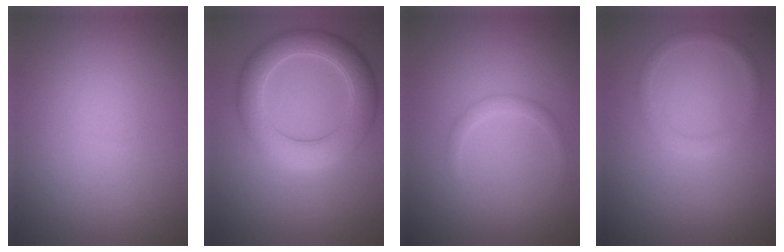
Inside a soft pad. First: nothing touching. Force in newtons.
{"total": 5.8, "press": 5.8, "slide": 0.2}
{"total": 1.0, "press": 1.0, "slide": 0.1}
{"total": 1.3, "press": 1.3, "slide": 0.0}